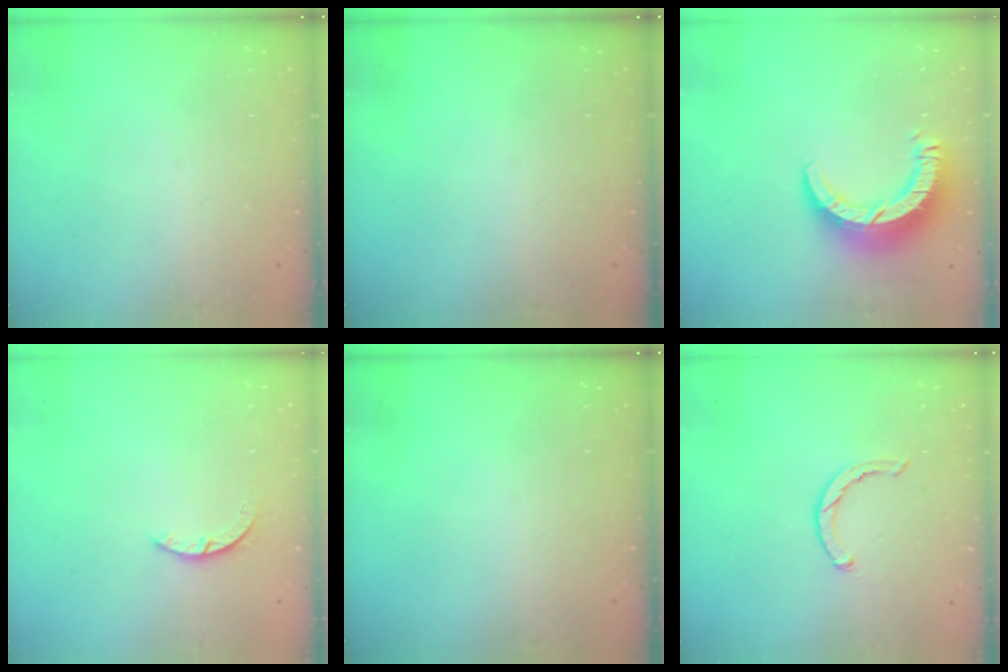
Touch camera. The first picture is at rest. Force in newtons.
{"total": 0.0}
{"total": 11.0, "press": 11.0, "slide": 1.0}
{"total": 2.4, "press": 2.4, "slide": 0.3}
{"total": 0.0}
{"total": 2.3, "press": 2.2, "slide": 0.5}